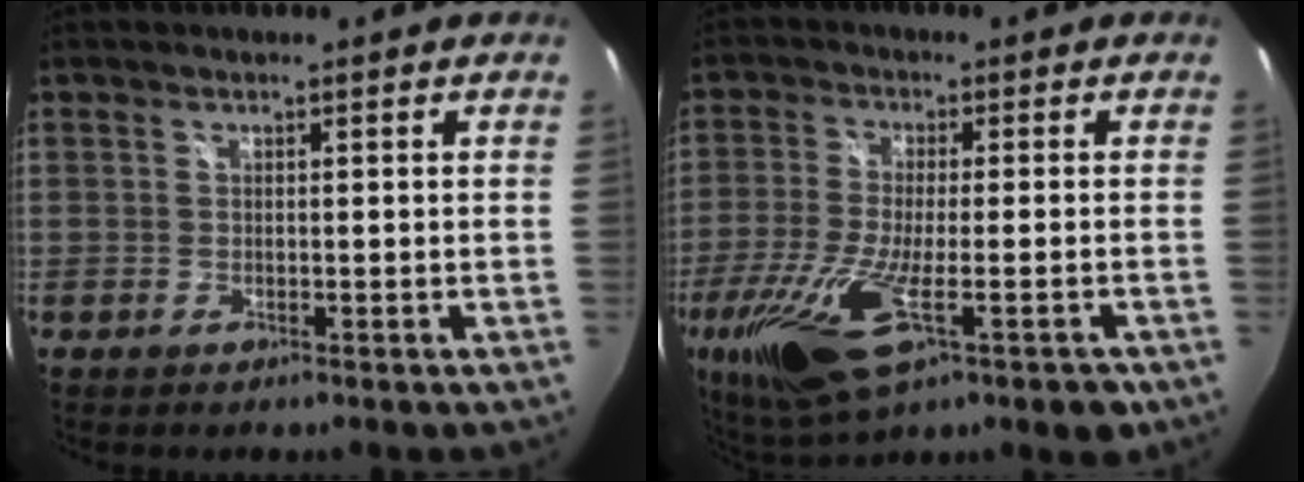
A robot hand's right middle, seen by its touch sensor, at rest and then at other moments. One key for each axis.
{"total": 19.4, "fx": -8.5, "fy": 6.6, "fz": 16.2, "tx": -0.335, "ty": -0.072, "tz": -0.140}